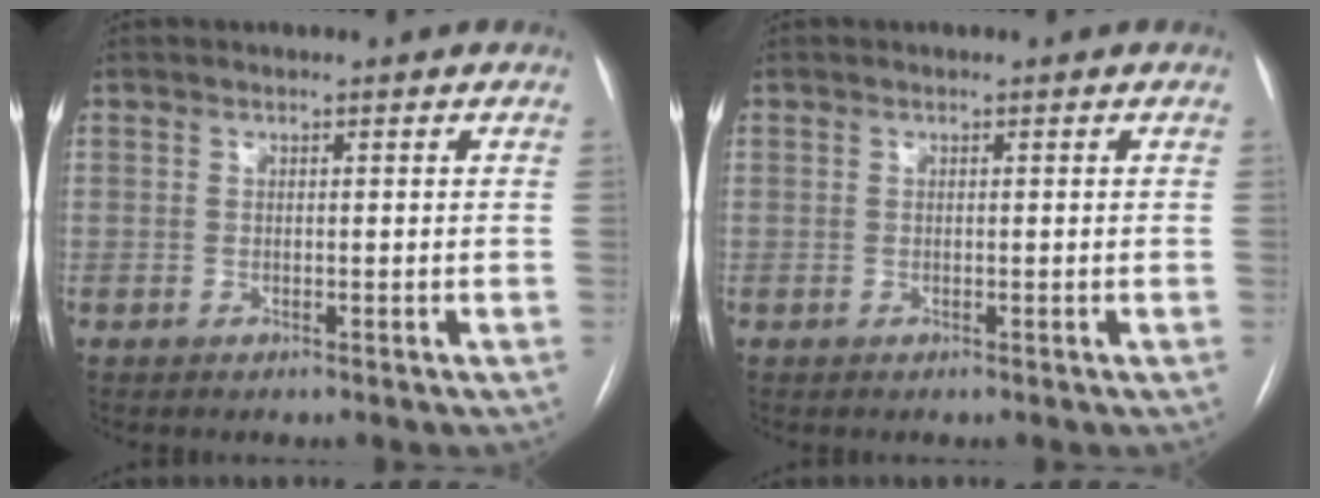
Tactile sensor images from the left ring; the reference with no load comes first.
{"total": 0.0}